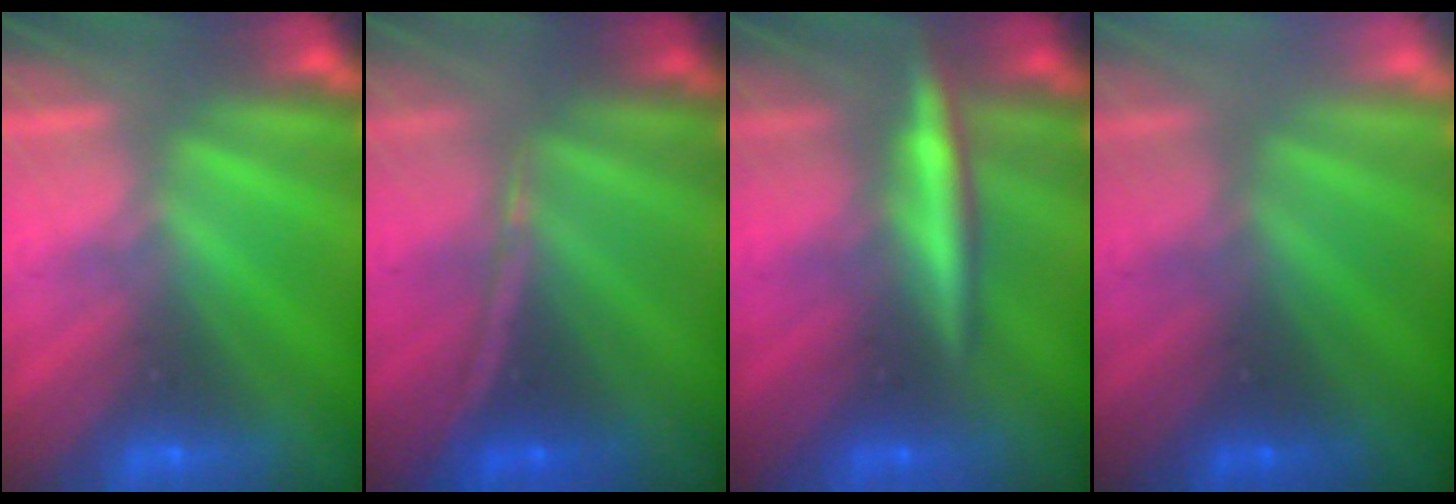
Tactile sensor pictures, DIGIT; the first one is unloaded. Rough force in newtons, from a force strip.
{"total": 1.3}
{"total": 2.7}
{"total": 2.0}